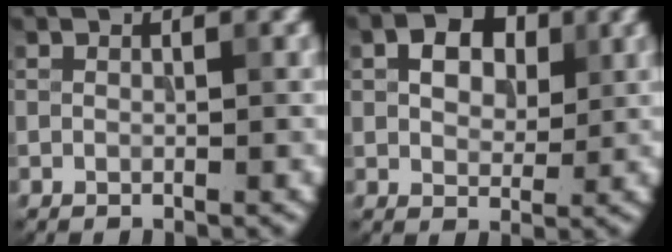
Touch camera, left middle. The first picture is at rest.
{"total": 4.3, "force": [1.4, 3.0, 2.7], "torque": [-0.047, 0.006, 0.017]}